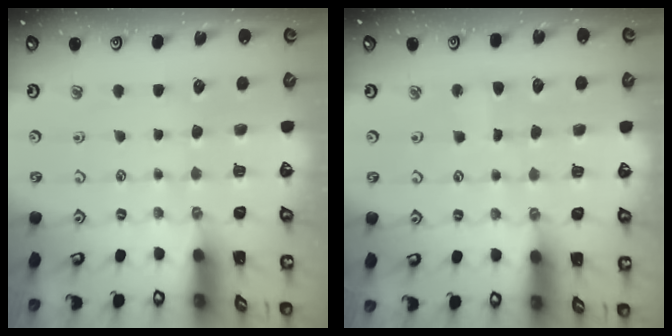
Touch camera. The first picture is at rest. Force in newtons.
{"total": 2.2, "press": 2.2, "slide": 0.2}